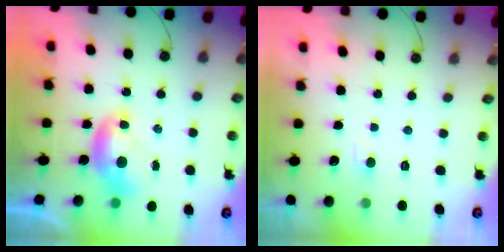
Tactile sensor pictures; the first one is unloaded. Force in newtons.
{"total": 3.1, "press": 3.1, "slide": 0.2}